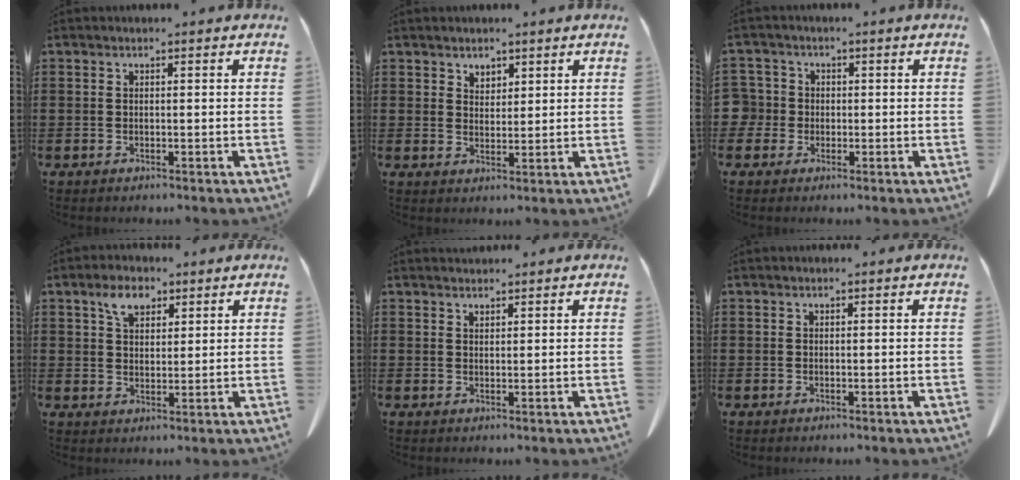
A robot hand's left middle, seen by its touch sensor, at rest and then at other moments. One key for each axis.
{"total": 2.3, "fx": 1.9, "fy": 1.2, "fz": 0.3, "tx": -0.003, "ty": 0.001, "tz": 0.036}
{"total": 2.9, "fx": -0.4, "fy": 2.8, "fz": 0.5, "tx": -0.039, "ty": 0.003, "tz": -0.017}
{"total": 5.0, "fx": 3.1, "fy": 2.8, "fz": 2.8, "tx": -0.056, "ty": 0.007, "tz": 0.055}
{"total": 1.0, "fx": 1.0, "fy": 0.3, "fz": 0.2, "tx": -0.006, "ty": 0.000, "tz": 0.019}
{"total": 0.0}